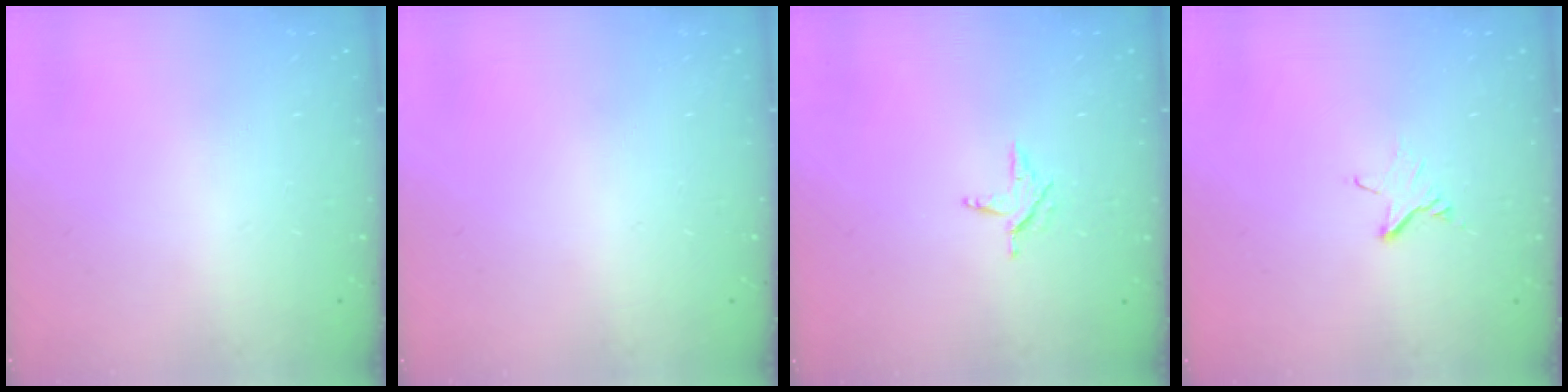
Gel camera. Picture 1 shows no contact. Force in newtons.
{"total": 0.0}
{"total": 4.1, "press": 4.1, "slide": 0.4}
{"total": 4.0, "press": 4.0, "slide": 0.2}